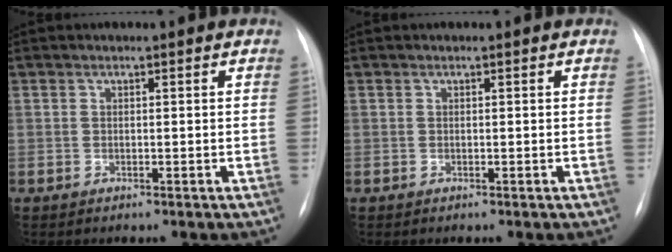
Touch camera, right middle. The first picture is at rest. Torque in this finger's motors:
{"motor_torque": [0.00, 0.00, 0.00, 0.00]}